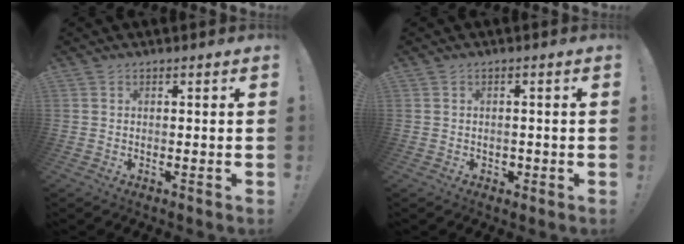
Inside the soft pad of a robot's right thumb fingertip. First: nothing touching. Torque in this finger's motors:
{"motor_torque": [0.16, 0.01, -0.06, -0.16, 0.12]}